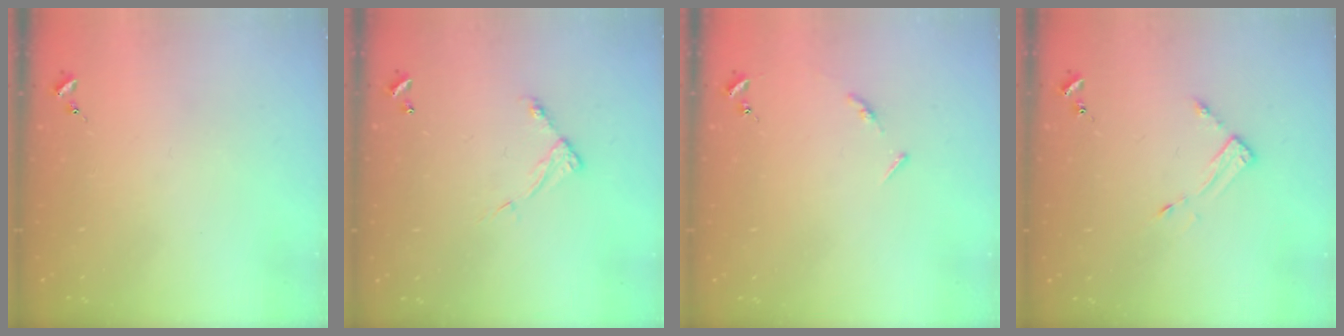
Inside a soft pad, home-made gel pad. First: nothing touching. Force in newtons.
{"total": 6.4, "press": 6.4, "slide": 0.6}
{"total": 4.5, "press": 4.4, "slide": 0.5}
{"total": 3.0, "press": 3.0, "slide": 0.3}